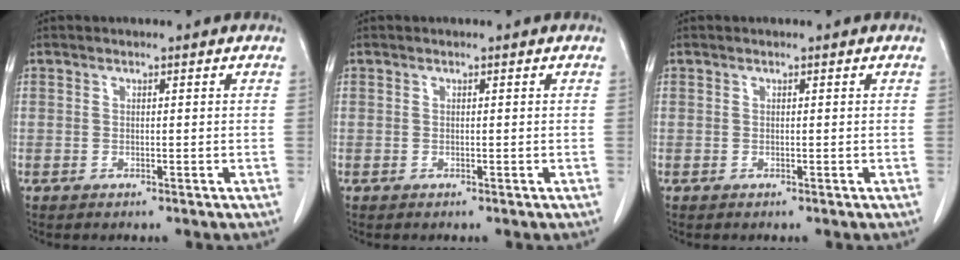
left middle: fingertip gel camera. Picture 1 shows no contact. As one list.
[{"total": 0.0}, {"total": 0.0}]